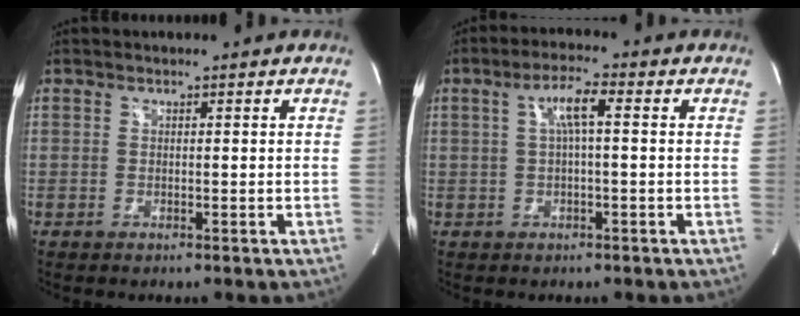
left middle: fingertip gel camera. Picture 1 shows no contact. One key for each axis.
{"total": 4.7, "fx": 0.9, "fy": 0.6, "fz": 4.6, "tx": -0.088, "ty": 0.015, "tz": 0.017}